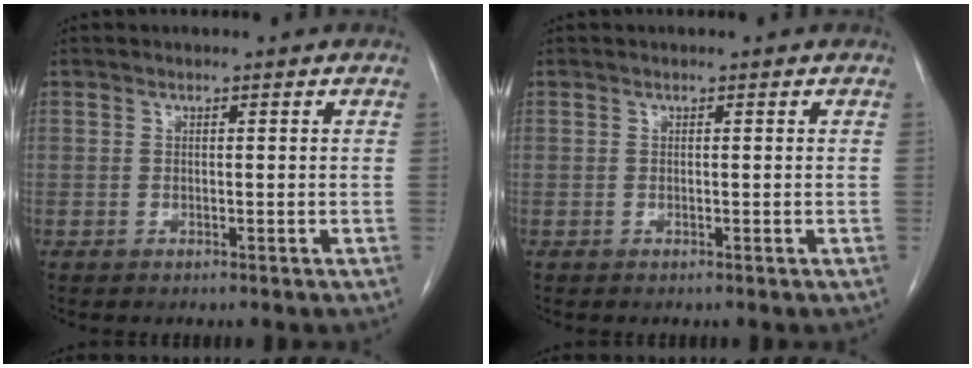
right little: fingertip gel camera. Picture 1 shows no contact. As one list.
[{"total": 0.0}]